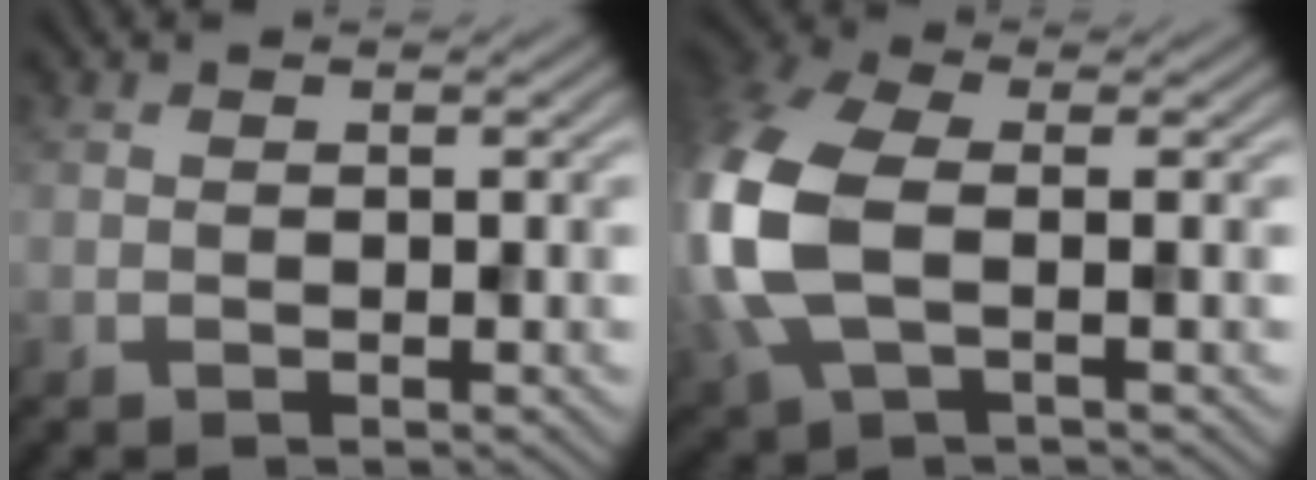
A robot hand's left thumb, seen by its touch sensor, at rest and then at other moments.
{"total": 11.7, "force": [-0.3, 6.8, 9.5], "torque": [-0.279, -0.004, -0.011]}